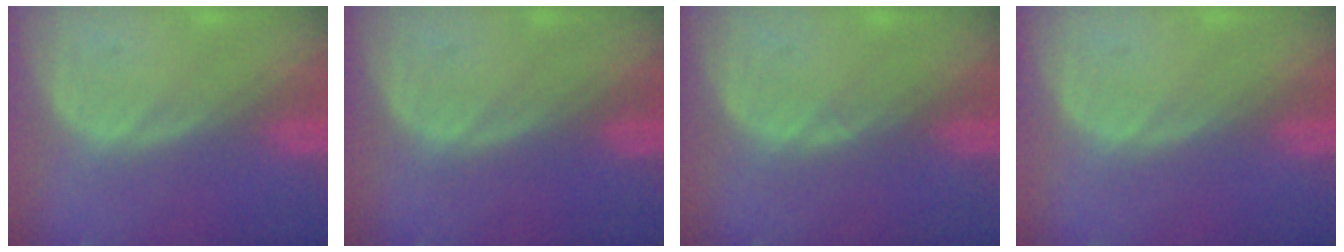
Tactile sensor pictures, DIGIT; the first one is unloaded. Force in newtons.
{"total": 0.0}
{"total": 0.5, "press": 0.4, "slide": 0.4}
{"total": 0.0}